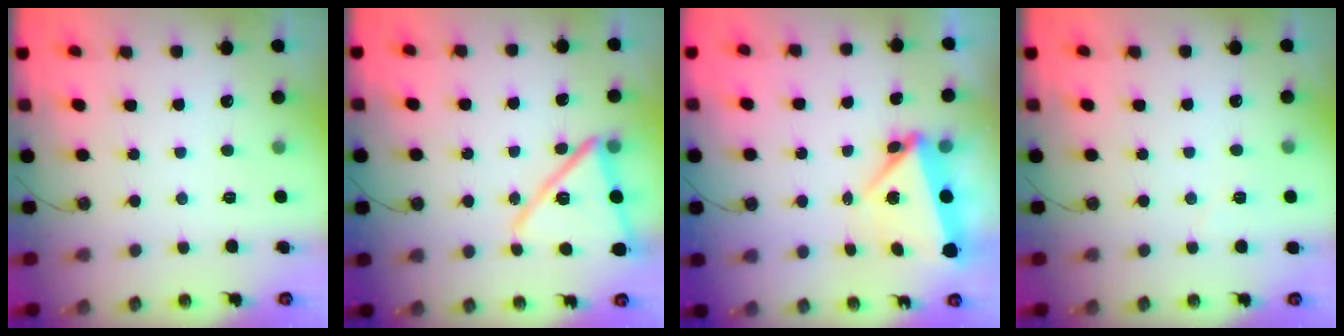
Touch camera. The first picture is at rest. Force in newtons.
{"total": 15.8, "press": 15.8, "slide": 1.3}
{"total": 5.4, "press": 5.2, "slide": 1.2}
{"total": 3.5, "press": 3.3, "slide": 1.1}